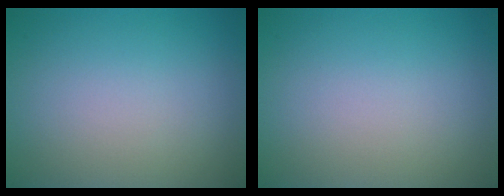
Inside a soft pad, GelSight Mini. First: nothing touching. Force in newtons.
{"total": 0.0}